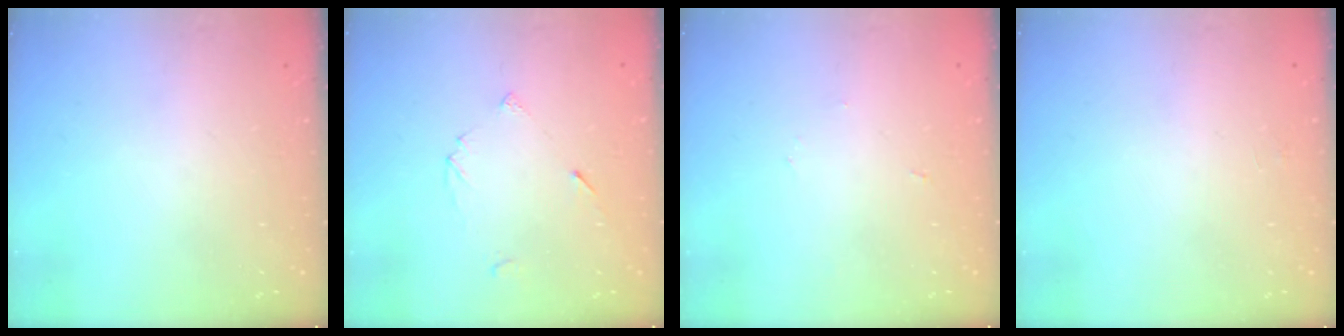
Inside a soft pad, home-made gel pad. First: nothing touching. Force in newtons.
{"total": 4.0, "press": 3.9, "slide": 0.6}
{"total": 2.4, "press": 2.4, "slide": 0.2}
{"total": 2.3, "press": 2.3, "slide": 0.2}